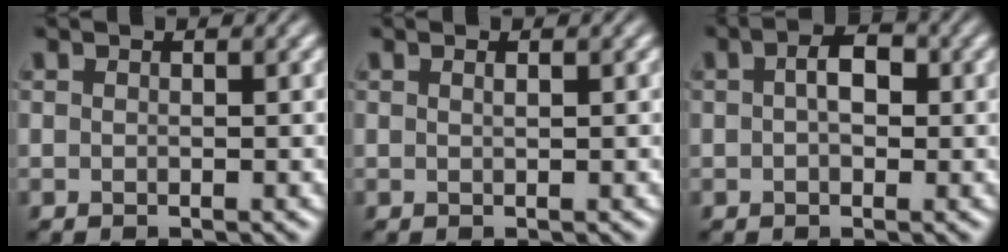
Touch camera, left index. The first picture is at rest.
{"total": 0.5, "force": [0.2, 0.2, 0.4], "torque": [-0.005, 0.002, 0.004]}
{"total": 3.0, "force": [0.4, 1.7, 2.4], "torque": [-0.036, 0.008, 0.001]}